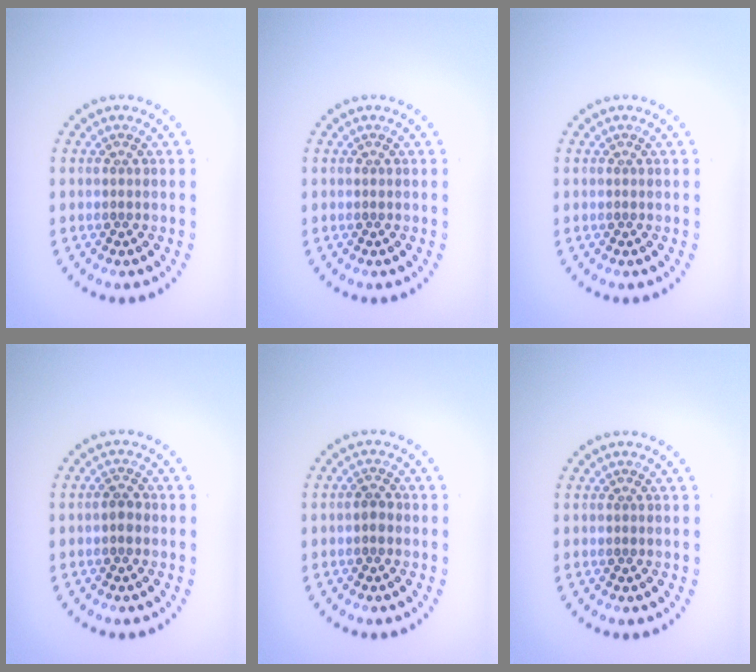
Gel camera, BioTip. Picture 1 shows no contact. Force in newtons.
{"total": 0.0}
{"total": 0.0}
{"total": 1.2, "press": 1.2, "slide": 0.2}
{"total": 1.2, "press": 1.2, "slide": 0.2}
{"total": 0.0}